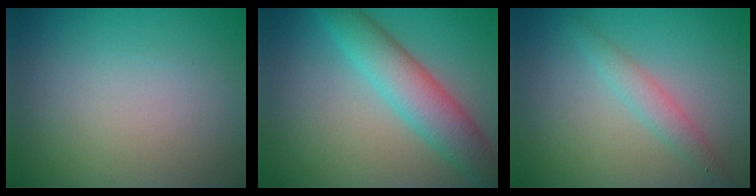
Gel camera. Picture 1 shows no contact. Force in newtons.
{"total": 5.6, "press": 5.6, "slide": 0.1}
{"total": 1.9, "press": 1.9, "slide": 0.1}